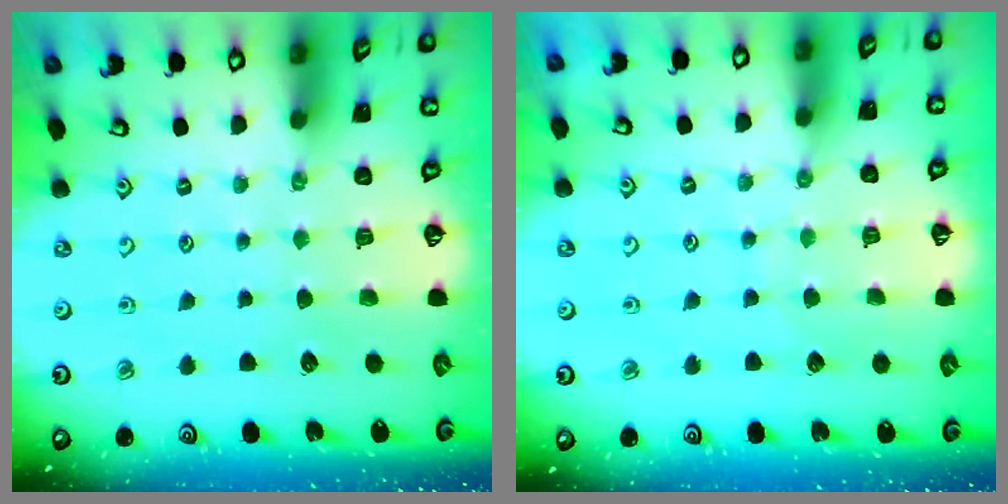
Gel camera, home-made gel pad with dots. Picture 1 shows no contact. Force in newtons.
{"total": 5.1, "press": 5.1, "slide": 0.6}